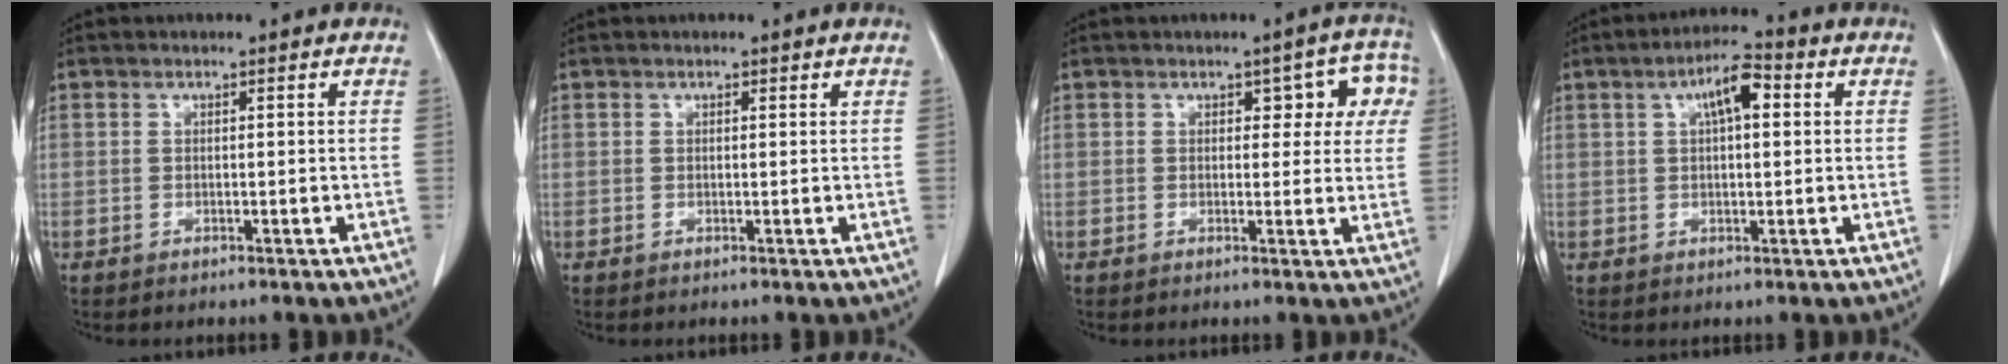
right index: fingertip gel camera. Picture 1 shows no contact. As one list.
[{"total": 0.0}, {"total": 6.4, "force": [2.2, 3.4, 5.0], "torque": [-0.034, 0.020, 0.021]}, {"total": 6.0, "force": [1.8, 1.7, 5.5], "torque": [-0.095, 0.019, 0.028]}]